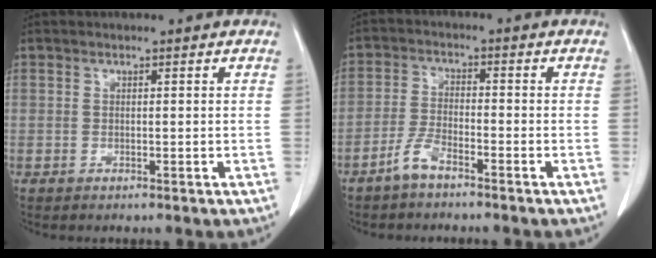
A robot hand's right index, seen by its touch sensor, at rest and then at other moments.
{"total": 3.8, "force": [-2.9, 0.8, 2.4], "torque": [-0.057, 0.002, -0.058]}